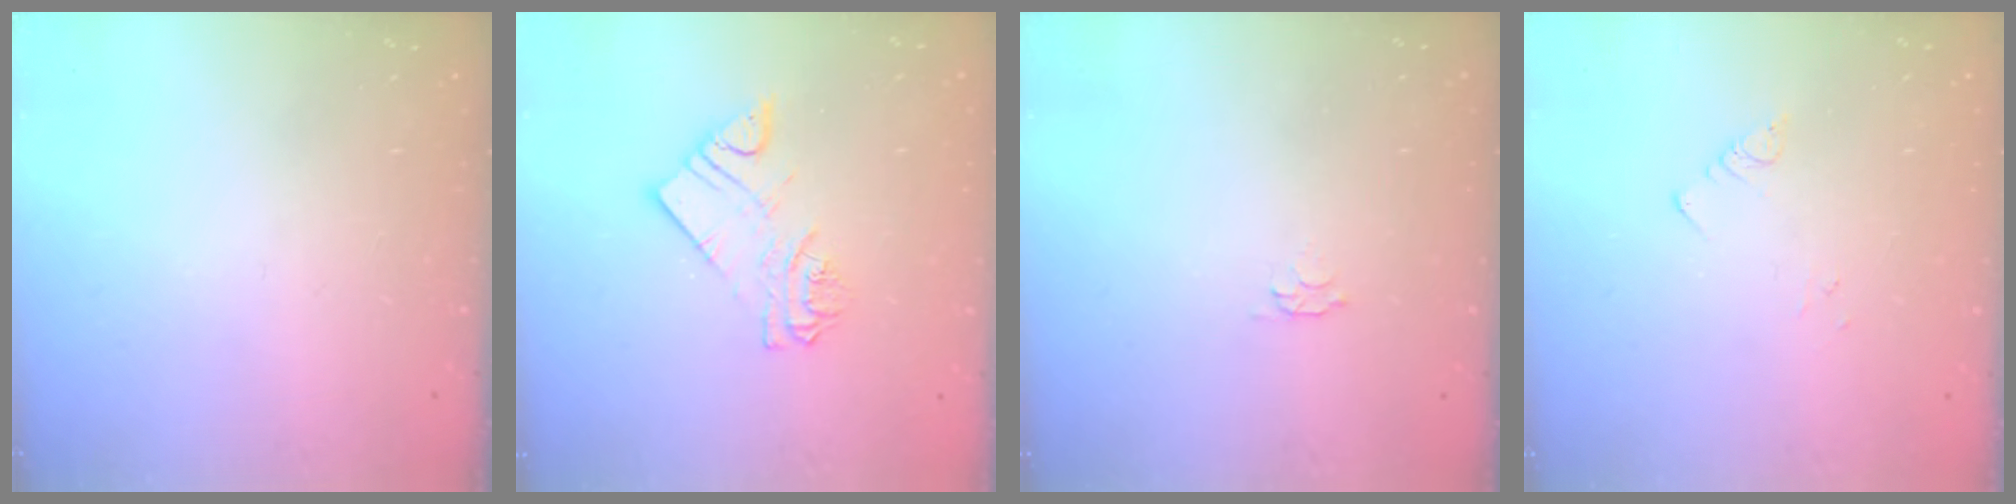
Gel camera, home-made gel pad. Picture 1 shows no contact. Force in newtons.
{"total": 8.0, "press": 8.0, "slide": 0.4}
{"total": 2.8, "press": 2.7, "slide": 0.5}
{"total": 1.9, "press": 1.9, "slide": 0.2}